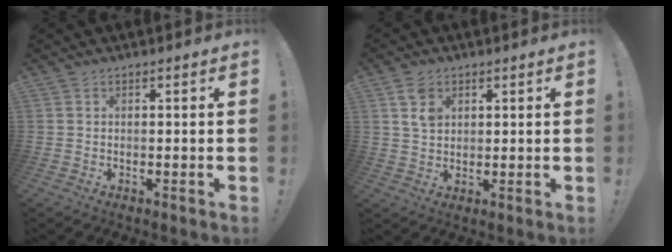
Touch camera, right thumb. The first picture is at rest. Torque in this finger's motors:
{"motor_torque": [-0.22, 0.58, 0.11, 0.11, -0.04]}